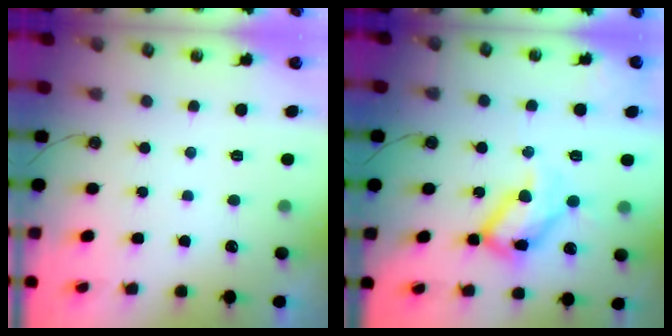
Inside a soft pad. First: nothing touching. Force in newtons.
{"total": 18.0, "press": 17.9, "slide": 1.3}